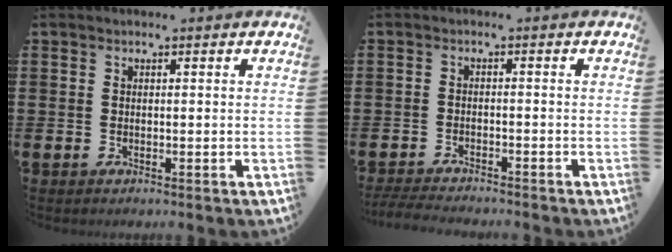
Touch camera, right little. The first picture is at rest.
{"total": 2.4, "force": [-2.4, 0.0, 0.4], "torque": [-0.007, 0.002, -0.049]}